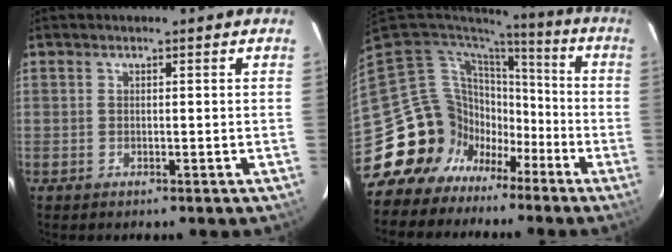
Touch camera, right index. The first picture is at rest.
{"total": 14.8, "force": [-7.8, 12.4, 2.1], "torque": [-0.061, 0.042, -0.133]}